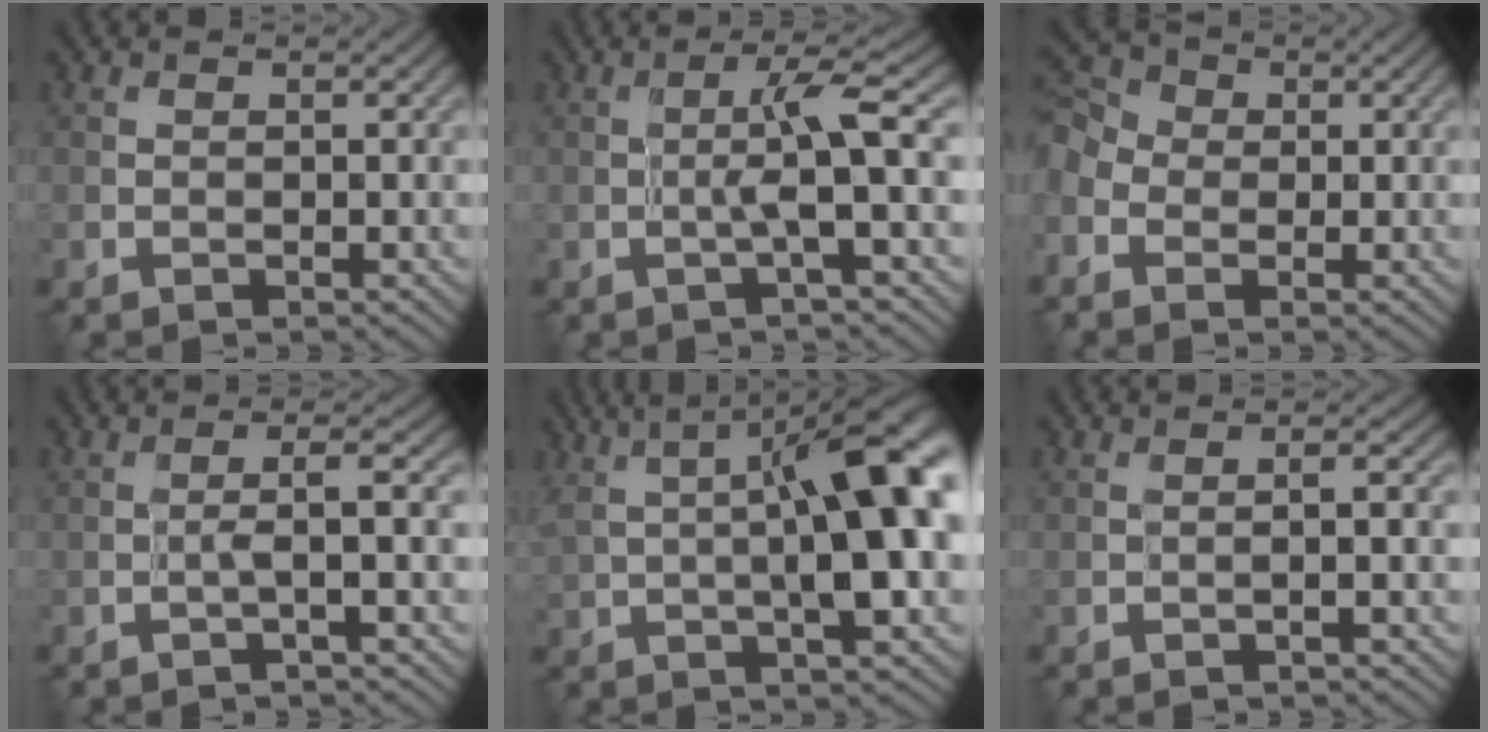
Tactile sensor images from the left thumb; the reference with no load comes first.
{"total": 4.6, "force": [-0.5, -0.1, 4.6], "torque": [-0.083, 0.015, -0.019]}
{"total": 5.8, "force": [-1.1, 4.7, 3.2], "torque": [-0.102, 0.004, -0.032]}
{"total": 2.7, "force": [-0.7, 0.1, 2.7], "torque": [-0.047, 0.011, -0.024]}
{"total": 13.3, "force": [2.2, 3.4, 12.7], "torque": [-0.180, 0.015, 0.036]}
{"total": 1.9, "force": [-0.4, 0.2, 1.9], "torque": [-0.029, 0.008, -0.015]}